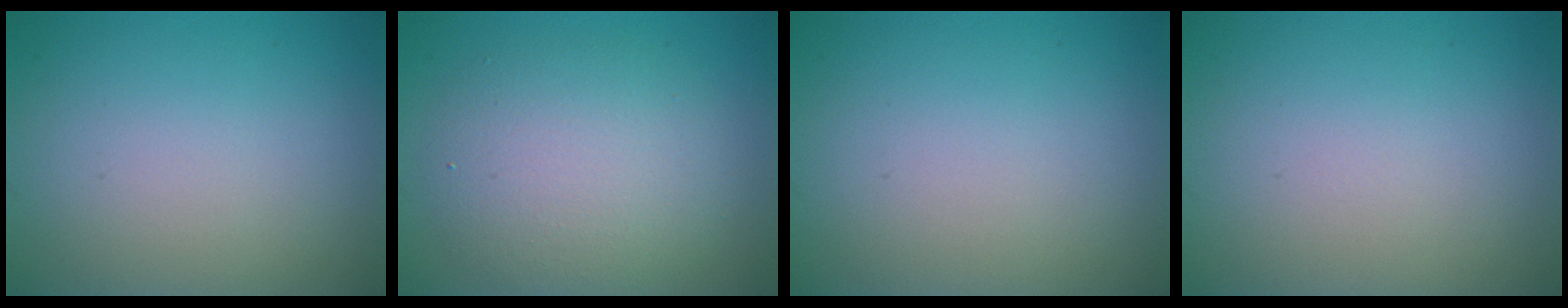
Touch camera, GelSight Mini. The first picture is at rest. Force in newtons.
{"total": 5.4, "press": 5.4, "slide": 0.3}
{"total": 0.0}
{"total": 0.0}